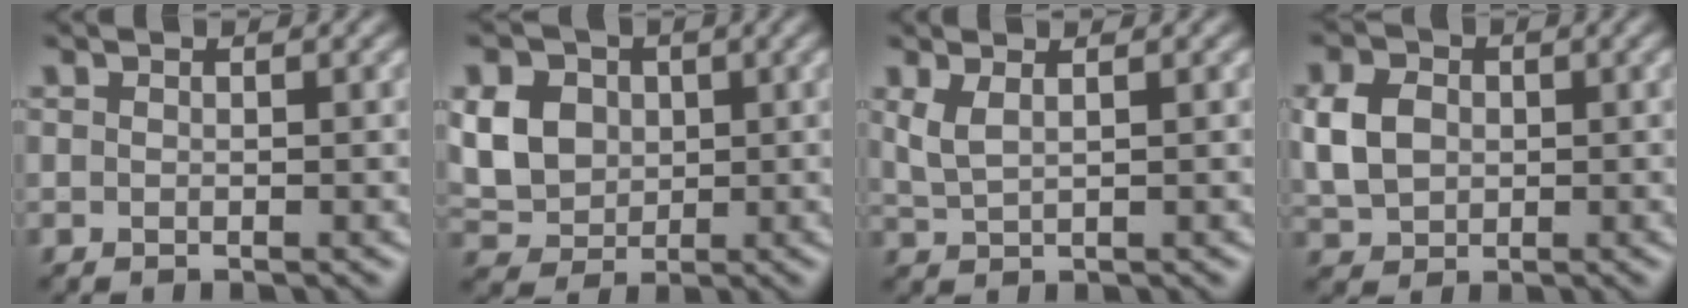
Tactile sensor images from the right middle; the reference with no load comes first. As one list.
[{"total": 7.2, "force": [1.5, 5.8, 3.9], "torque": [-0.097, 0.019, 0.022]}, {"total": 1.8, "force": [0.9, 0.6, 1.4], "torque": [-0.034, -0.001, 0.023]}, {"total": 4.5, "force": [0.4, 3.6, 2.7], "torque": [-0.069, 0.005, 0.002]}]